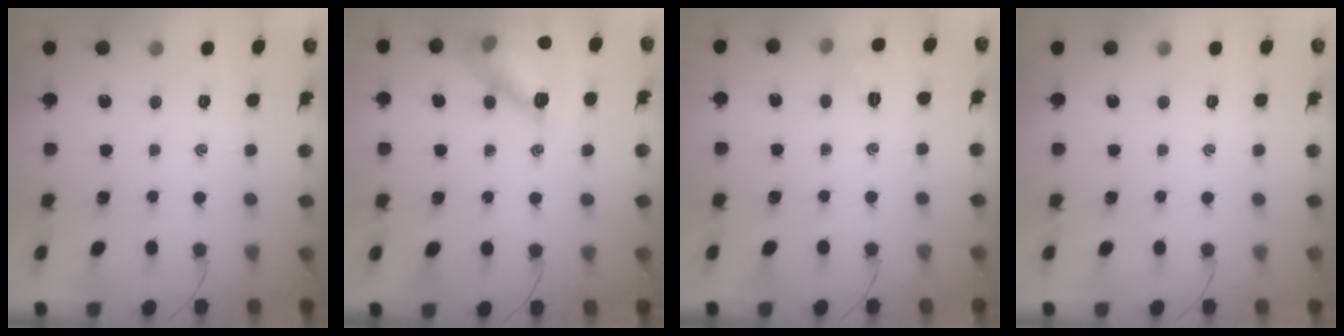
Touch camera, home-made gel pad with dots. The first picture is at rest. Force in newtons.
{"total": 13.9, "press": 13.9, "slide": 0.6}
{"total": 3.3, "press": 3.3, "slide": 0.2}
{"total": 0.0}